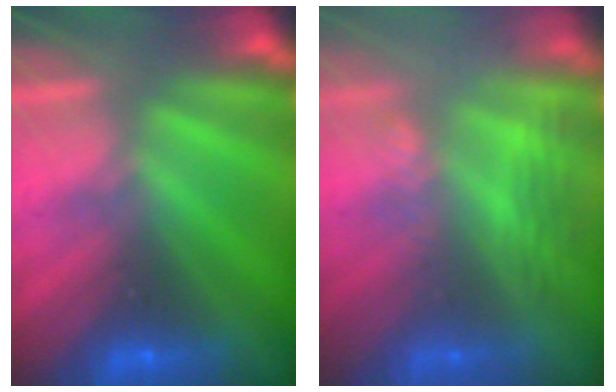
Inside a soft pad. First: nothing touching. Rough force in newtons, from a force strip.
{"total": 3.0}